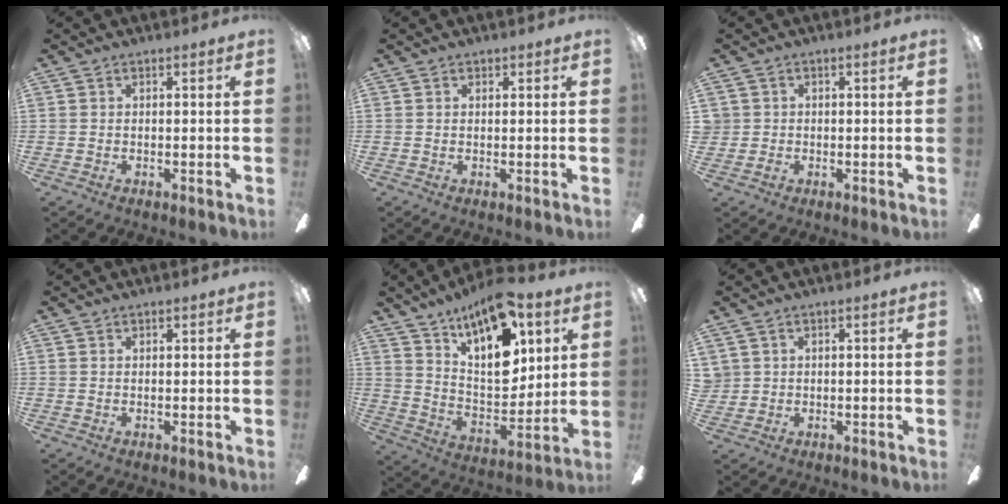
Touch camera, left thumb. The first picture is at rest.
{"total": 0.7, "force": [0.6, 0.3, 0.0], "torque": [0.008, -0.005, 0.010]}
{"total": 1.8, "force": [-0.3, 1.8, 0.2], "torque": [-0.006, 0.003, -0.007]}
{"total": 0.7, "force": [0.7, 0.3, -0.1], "torque": [0.009, -0.005, 0.012]}
{"total": 18.6, "force": [11.7, 8.0, 12.0], "torque": [-0.214, -0.075, 0.202]}
{"total": 2.0, "force": [1.0, 1.7, 0.0], "torque": [-0.005, 0.003, 0.019]}